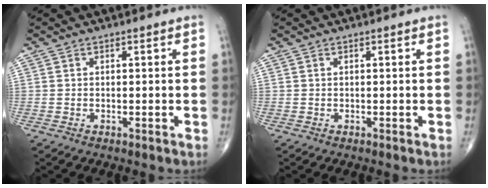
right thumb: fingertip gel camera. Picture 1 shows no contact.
{"total": 0.0}